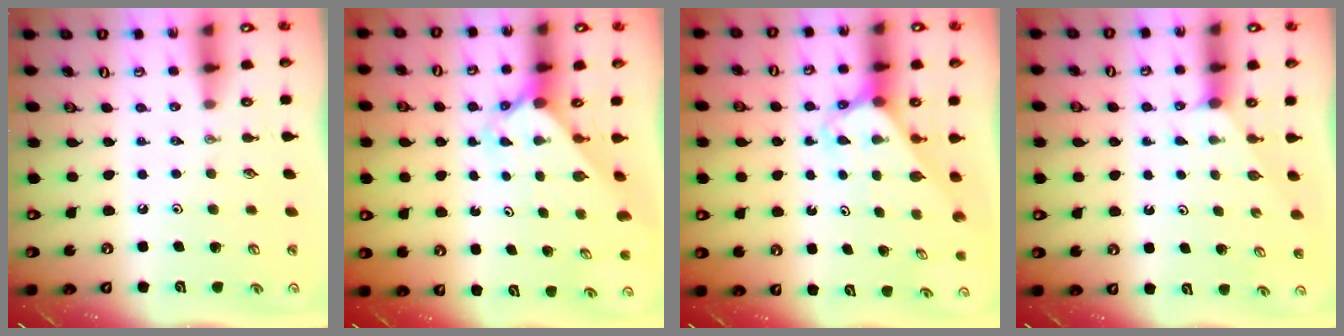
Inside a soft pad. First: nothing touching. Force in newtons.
{"total": 2.4, "press": 2.3, "slide": 0.3}
{"total": 2.6, "press": 2.6, "slide": 0.2}
{"total": 0.9, "press": 0.9, "slide": 0.2}